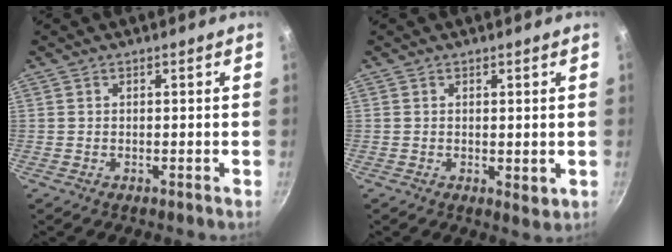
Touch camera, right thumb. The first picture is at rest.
{"total": 2.2, "force": [0.3, 1.1, 1.9], "torque": [-0.027, -0.007, 0.005]}